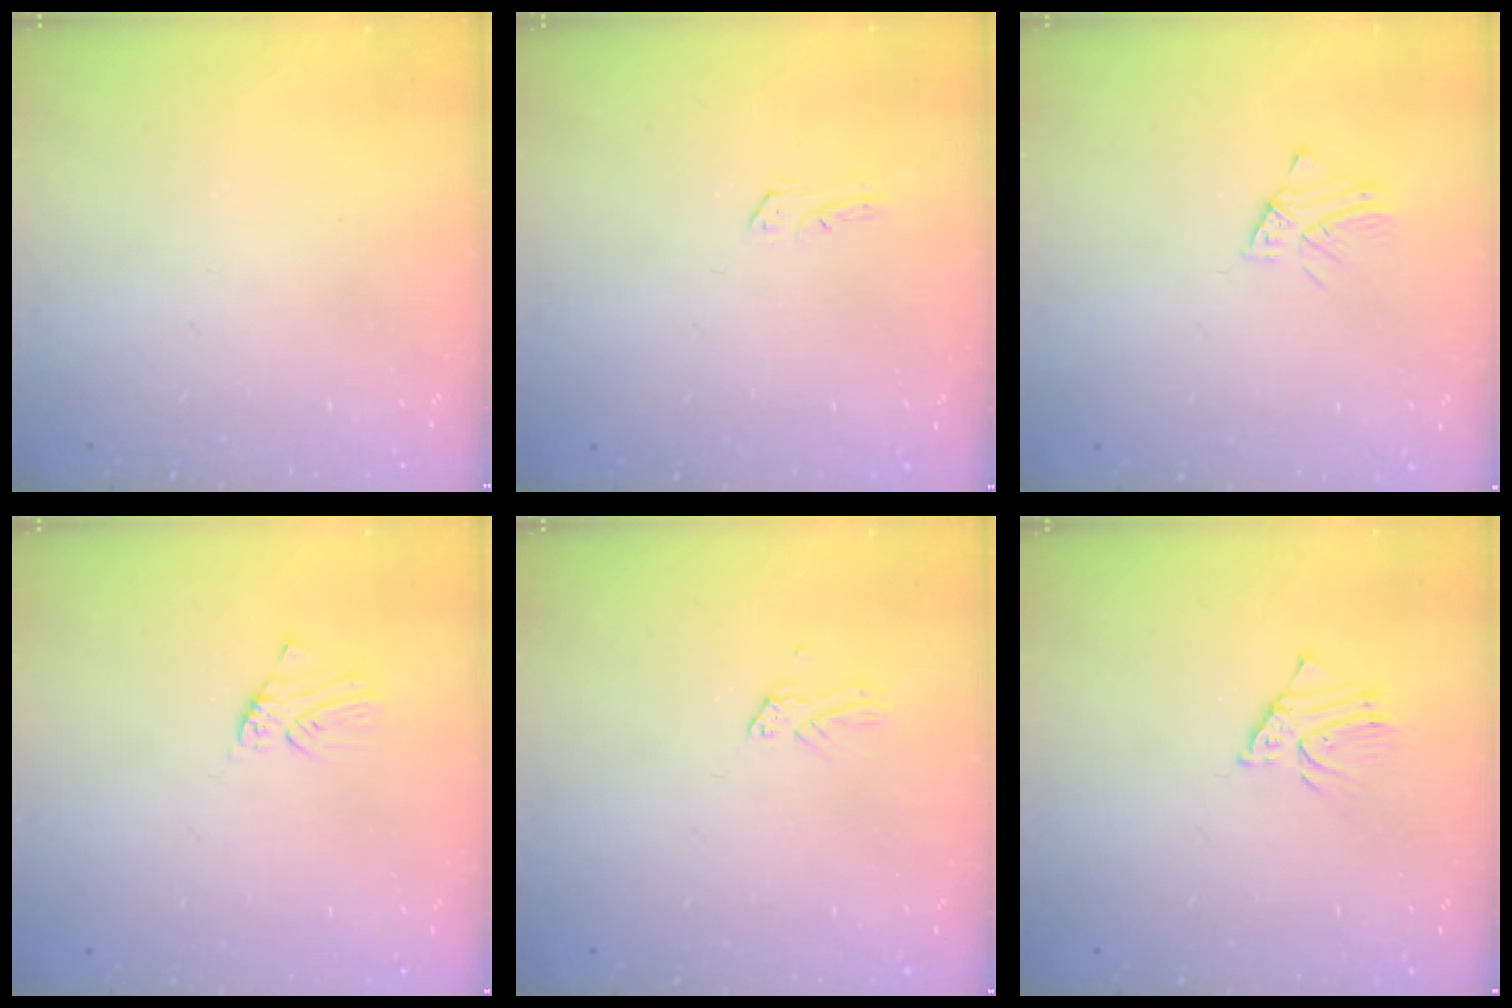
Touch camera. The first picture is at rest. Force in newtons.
{"total": 1.6, "press": 1.6, "slide": 0.2}
{"total": 1.5, "press": 1.5, "slide": 0.0}
{"total": 0.0}
{"total": 0.0}
{"total": 2.3, "press": 2.3, "slide": 0.2}